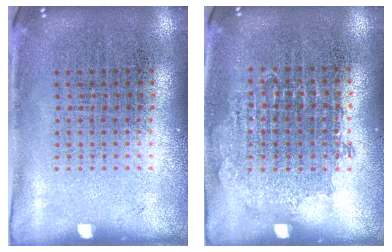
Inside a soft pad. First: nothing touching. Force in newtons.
{"total": 0.7, "press": 0.7, "slide": 0.2}